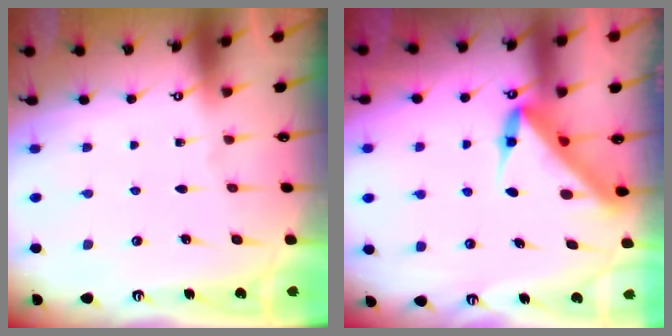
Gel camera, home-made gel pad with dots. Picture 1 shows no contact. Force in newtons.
{"total": 5.0, "press": 5.0, "slide": 0.3}